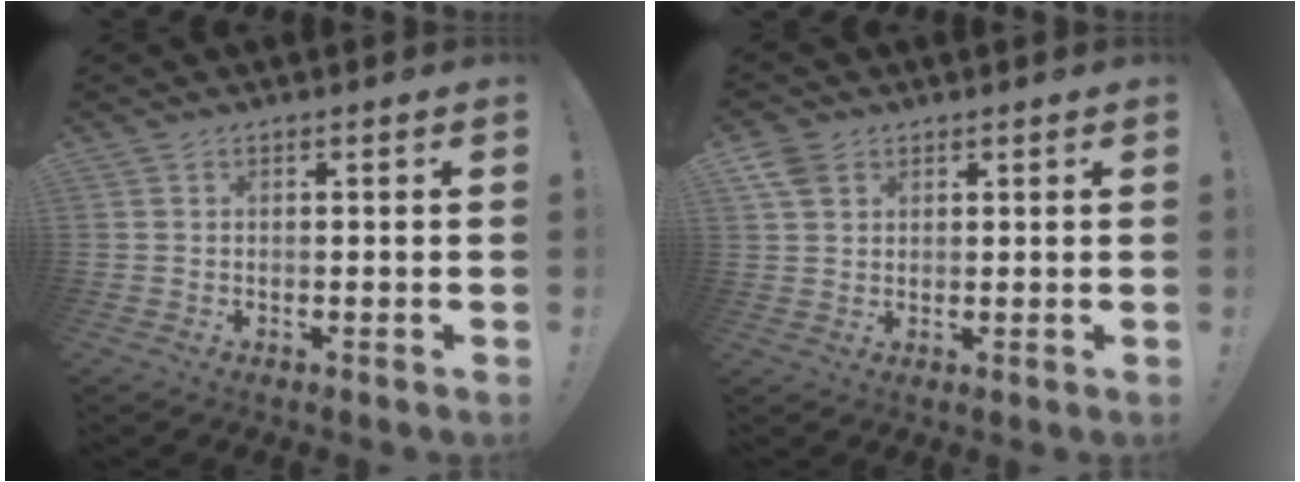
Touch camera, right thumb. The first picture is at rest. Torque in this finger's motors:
{"motor_torque": [0.26, -0.11, 0.31, 0.22, -0.01]}